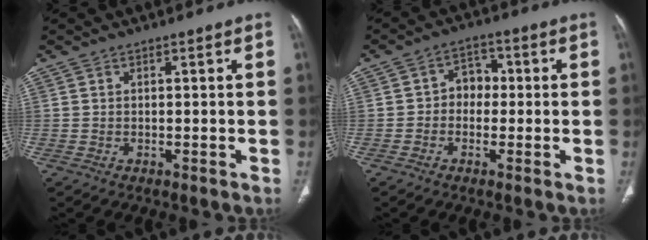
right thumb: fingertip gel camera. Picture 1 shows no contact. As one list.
[{"total": 5.1, "force": [-0.3, 4.2, 2.9], "torque": [-0.015, 0.021, -0.016]}]